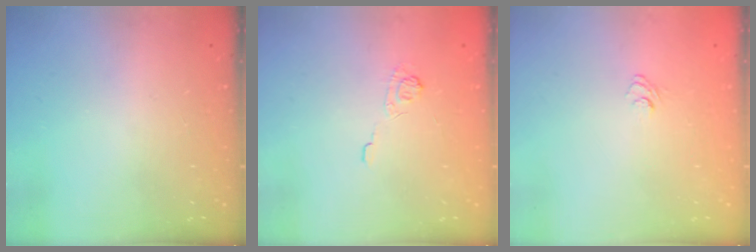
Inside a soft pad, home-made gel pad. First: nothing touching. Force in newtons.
{"total": 2.5, "press": 2.1, "slide": 1.4}
{"total": 4.3, "press": 4.0, "slide": 1.4}